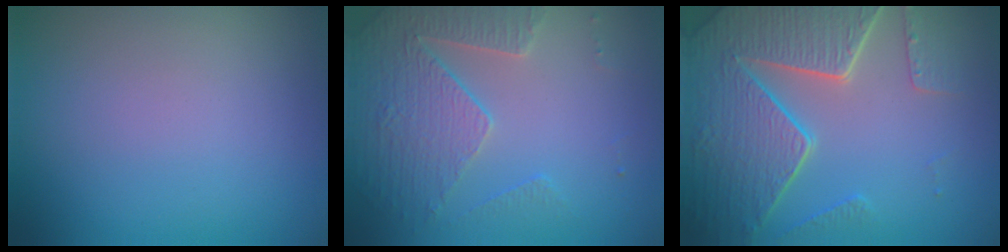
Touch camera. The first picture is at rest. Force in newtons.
{"total": 3.7, "press": 3.5, "slide": 1.1}
{"total": 8.1, "press": 5.9, "slide": 5.5}